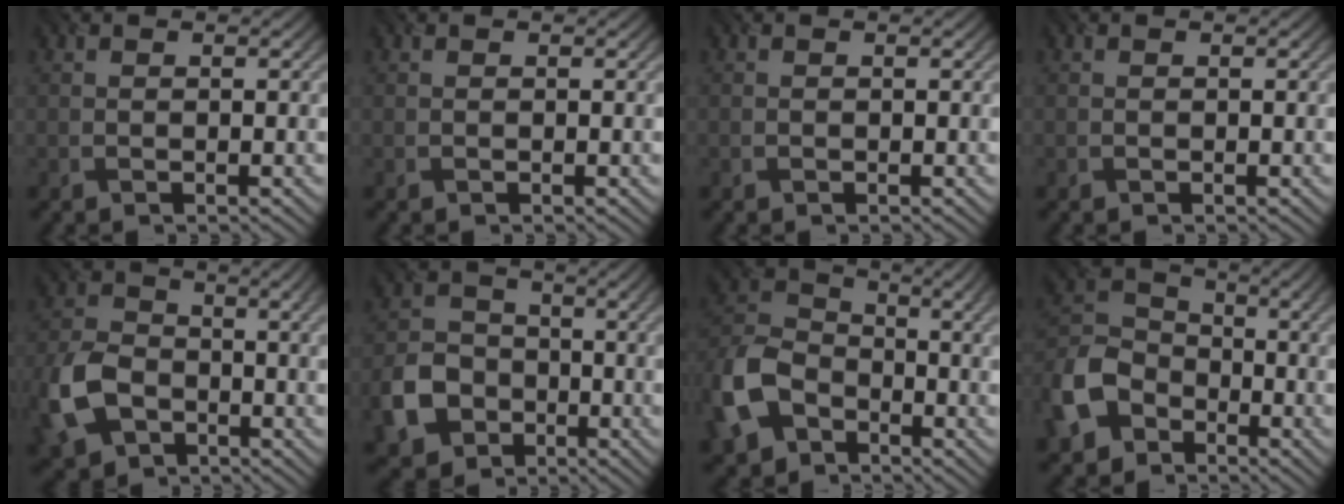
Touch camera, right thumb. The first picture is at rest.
{"total": 0.0}
{"total": 0.0}
{"total": 0.0}
{"total": 10.5, "force": [-3.7, 6.9, 7.0], "torque": [-0.176, -0.018, -0.082]}
{"total": 7.9, "force": [-3.4, 6.0, 3.8], "torque": [-0.097, -0.012, -0.077]}
{"total": 11.1, "force": [-4.9, 7.4, 6.7], "torque": [-0.164, -0.014, -0.119]}
{"total": 11.1, "force": [-5.6, 7.9, 5.6], "torque": [-0.149, -0.018, -0.135]}